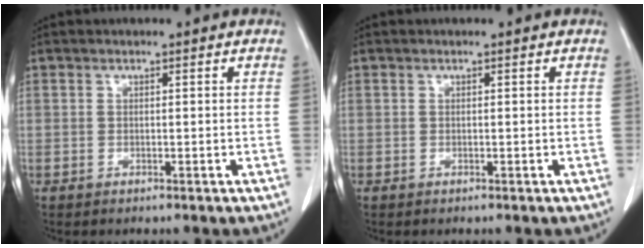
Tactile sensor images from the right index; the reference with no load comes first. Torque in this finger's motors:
{"motor_torque": [0.00, 0.00, 0.00, 0.00]}